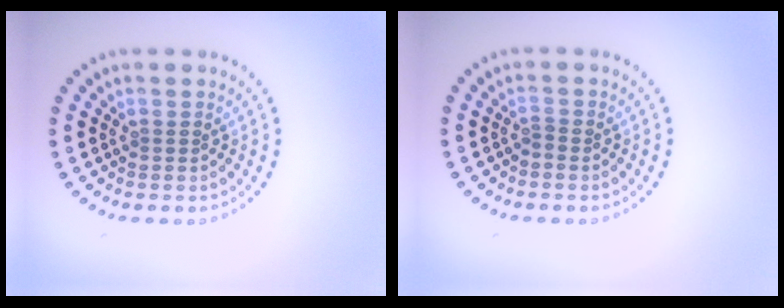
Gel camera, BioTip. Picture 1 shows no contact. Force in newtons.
{"total": 0.6, "press": 0.2, "slide": 0.6}